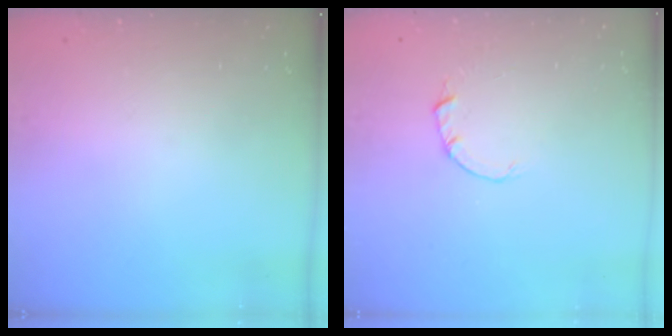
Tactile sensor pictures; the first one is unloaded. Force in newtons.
{"total": 2.0, "press": 2.0, "slide": 0.3}